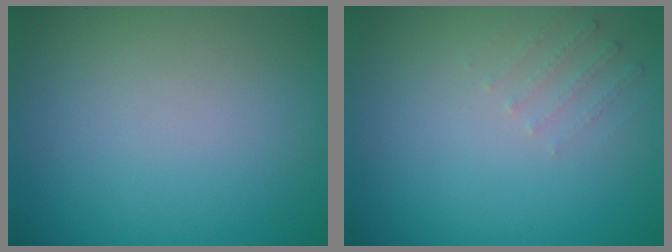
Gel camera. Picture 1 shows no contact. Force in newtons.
{"total": 1.3, "press": 1.3, "slide": 0.4}